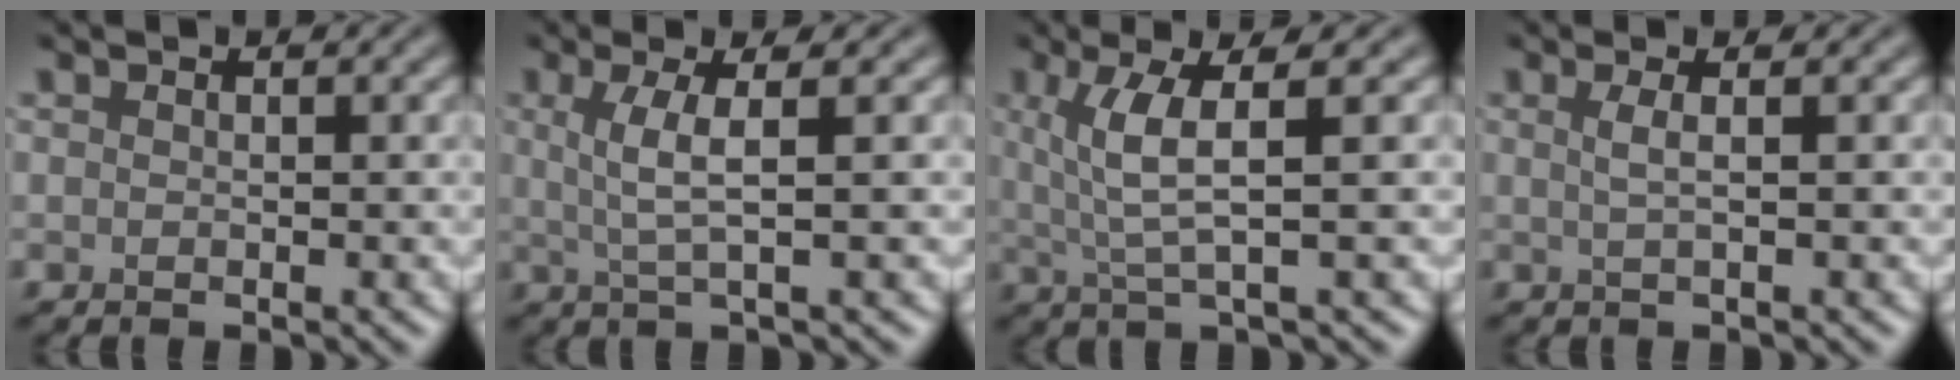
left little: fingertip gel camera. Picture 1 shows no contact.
{"total": 3.3, "force": [0.6, 0.6, 3.2], "torque": [-0.062, 0.000, 0.013]}
{"total": 4.4, "force": [1.2, 0.8, 4.2], "torque": [-0.083, 0.004, 0.026]}
{"total": 1.8, "force": [0.3, 0.6, 1.7], "torque": [-0.028, 0.002, -0.001]}